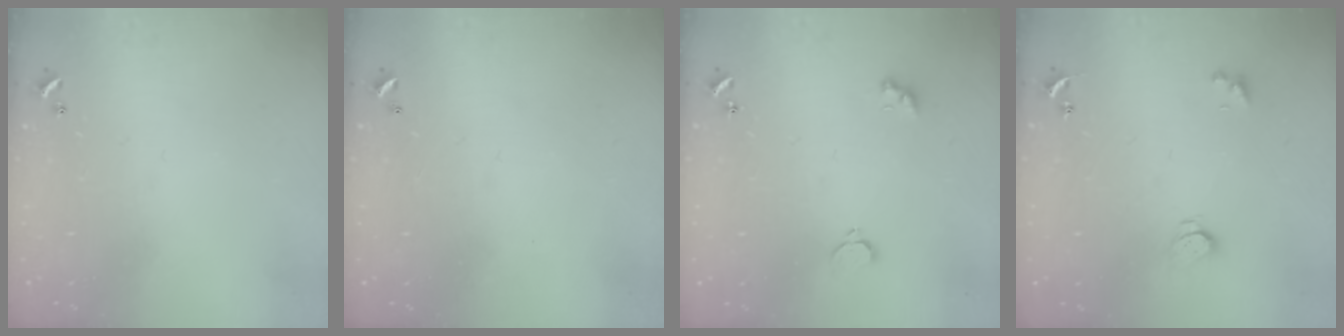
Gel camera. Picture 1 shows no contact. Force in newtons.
{"total": 2.7, "press": 2.7, "slide": 0.1}
{"total": 2.1, "press": 2.1, "slide": 0.5}
{"total": 2.7, "press": 2.7, "slide": 0.3}